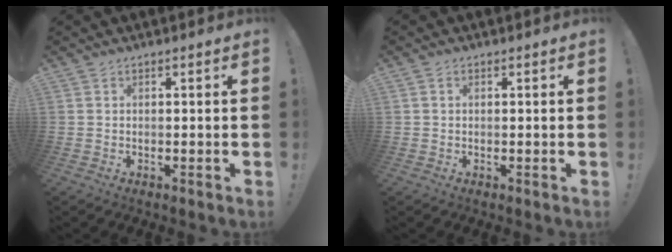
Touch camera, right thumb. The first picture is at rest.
{"total": 0.6, "force": [0.1, 0.5, 0.2], "torque": [-0.009, 0.004, 0.003]}